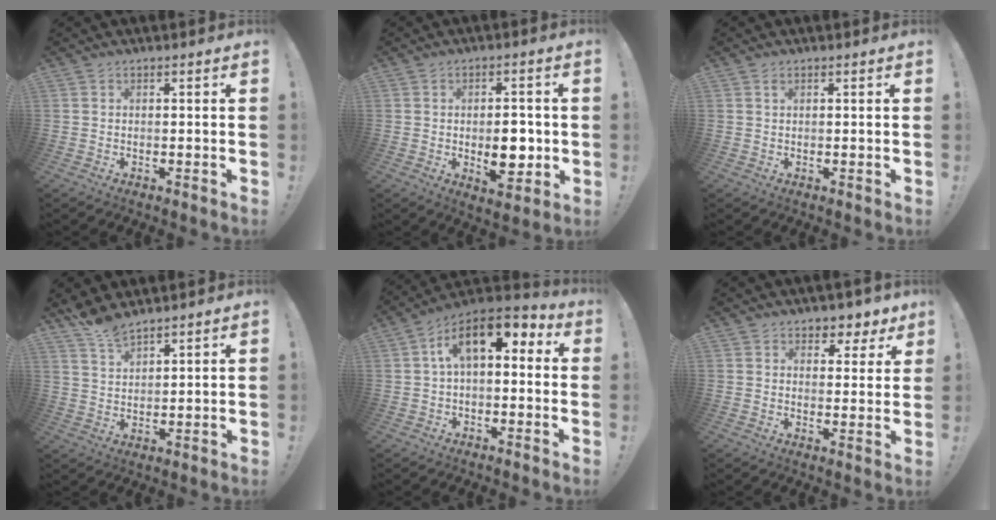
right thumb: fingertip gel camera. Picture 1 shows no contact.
{"total": 9.2, "force": [-1.3, 5.3, 7.5], "torque": [-0.102, 0.002, -0.020]}
{"total": 0.8, "force": [0.5, 0.4, 0.5], "torque": [-0.009, -0.001, 0.008]}
{"total": 6.0, "force": [5.5, 1.4, 2.1], "torque": [-0.045, -0.036, 0.103]}
{"total": 11.8, "force": [3.6, 5.9, 9.6], "torque": [-0.167, -0.003, 0.066]}
{"total": 5.4, "force": [4.1, 3.3, 0.8], "torque": [0.002, -0.037, 0.076]}